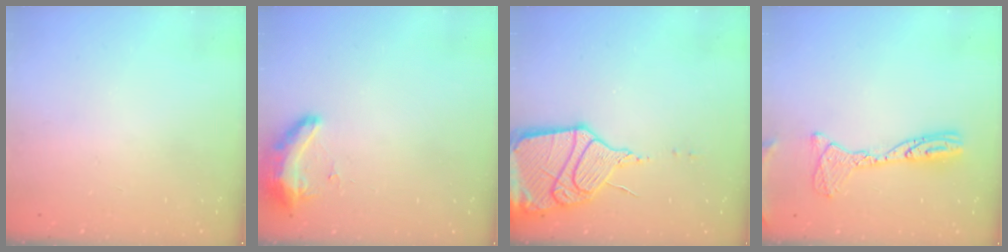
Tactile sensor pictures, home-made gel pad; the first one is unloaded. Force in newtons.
{"total": 9.1, "press": 8.9, "slide": 1.9}
{"total": 19.2, "press": 18.4, "slide": 5.2}
{"total": 13.7, "press": 13.7, "slide": 1.3}